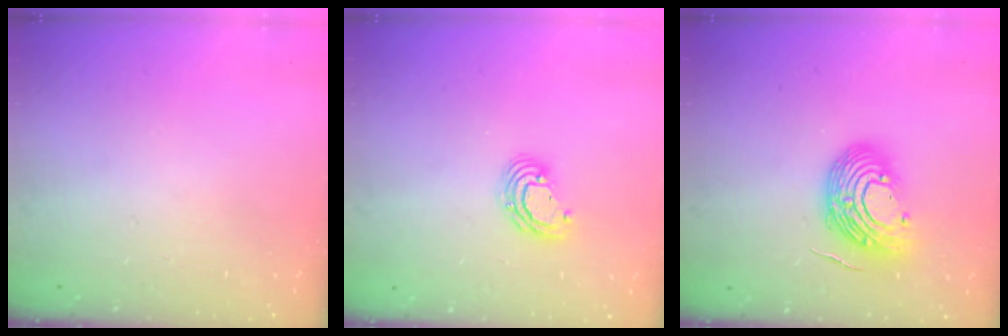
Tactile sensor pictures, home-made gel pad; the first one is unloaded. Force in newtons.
{"total": 7.0, "press": 7.0, "slide": 0.8}
{"total": 12.9, "press": 12.7, "slide": 2.1}